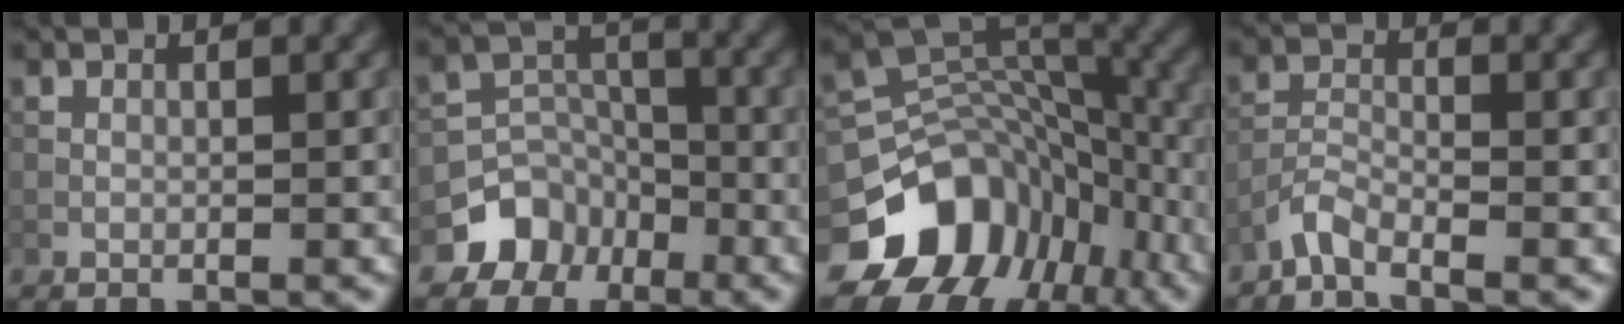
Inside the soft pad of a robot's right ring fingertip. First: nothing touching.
{"total": 5.8, "force": [-3.7, 4.3, 0.8], "torque": [0.008, 0.011, -0.070]}
{"total": 12.1, "force": [-6.1, 8.9, 5.3], "torque": [-0.107, 0.002, -0.101]}
{"total": 2.2, "force": [-1.9, 0.3, 1.0], "torque": [-0.020, 0.004, -0.048]}